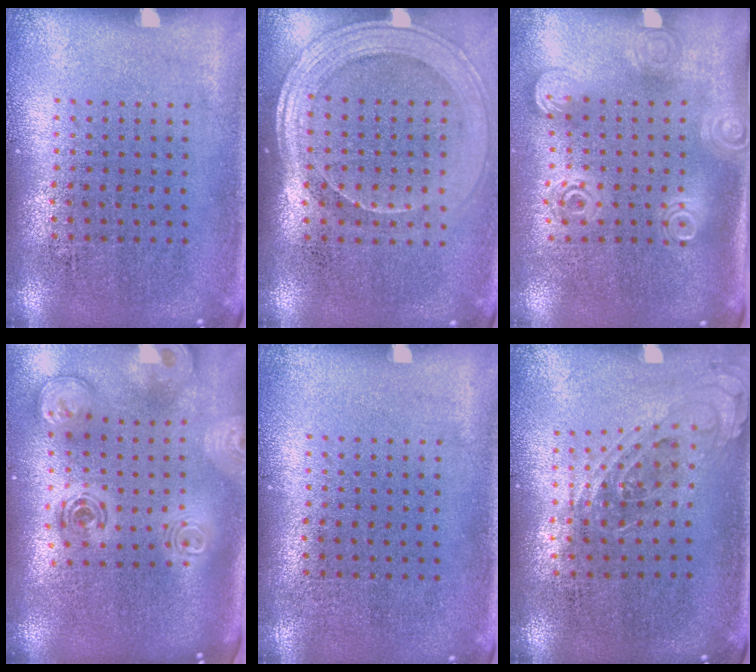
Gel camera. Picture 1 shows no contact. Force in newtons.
{"total": 1.9, "press": 1.7, "slide": 0.8}
{"total": 1.7, "press": 1.3, "slide": 1.1}
{"total": 3.1, "press": 2.1, "slide": 2.3}
{"total": 0.0}
{"total": 0.8, "press": 0.8, "slide": 0.3}